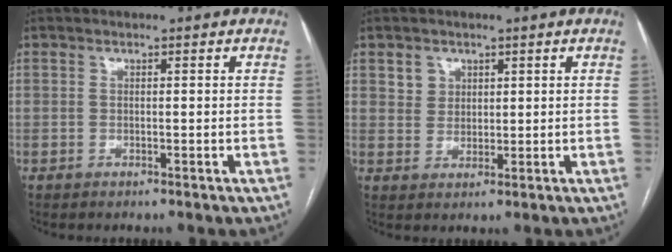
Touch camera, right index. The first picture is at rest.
{"total": 2.8, "force": [1.4, 2.4, 0.3], "torque": [-0.002, 0.002, 0.025]}